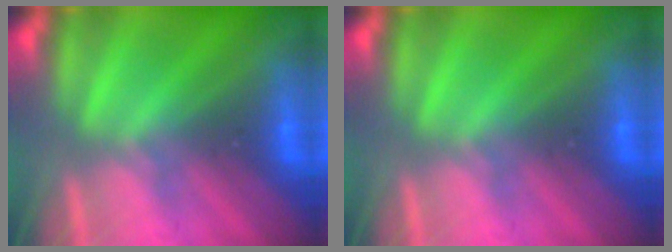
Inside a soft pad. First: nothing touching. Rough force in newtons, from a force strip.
{"total": 0.0}